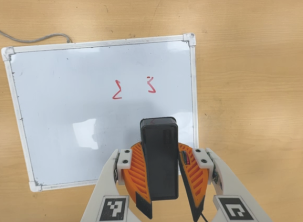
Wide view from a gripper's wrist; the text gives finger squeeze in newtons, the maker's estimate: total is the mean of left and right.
{"total": 9.8, "left": 9.4, "right": 10.2}